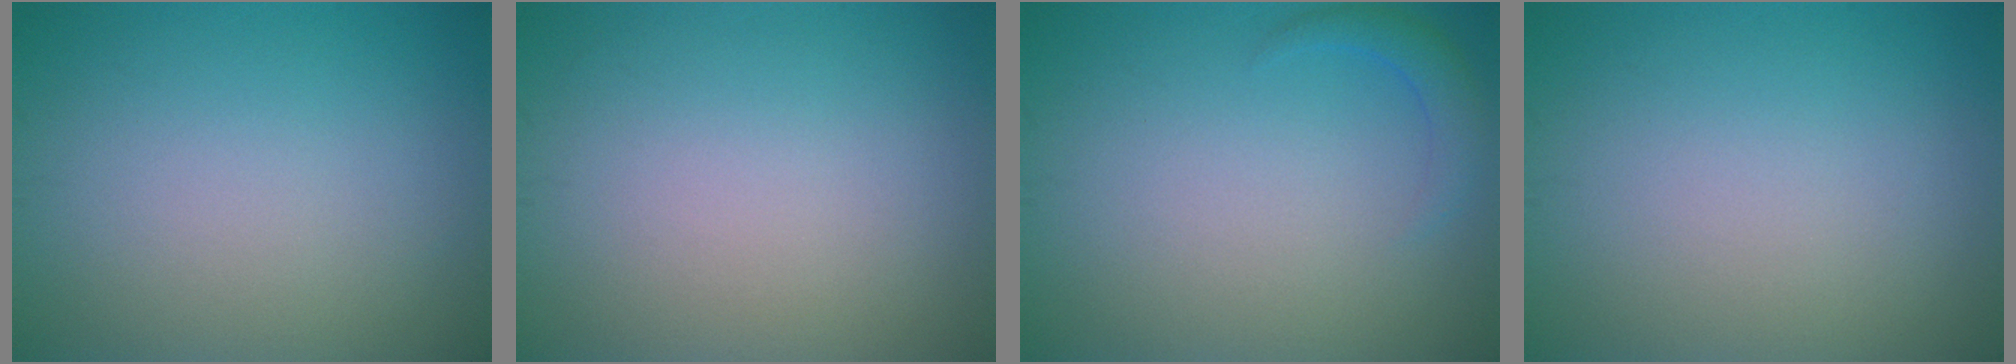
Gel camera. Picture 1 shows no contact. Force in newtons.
{"total": 0.0}
{"total": 1.6, "press": 1.6, "slide": 0.2}
{"total": 0.0}